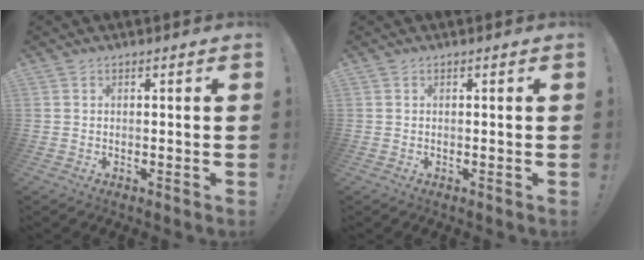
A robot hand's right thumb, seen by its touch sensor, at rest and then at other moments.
{"total": 0.0}